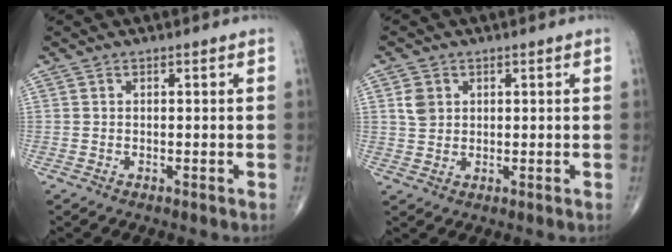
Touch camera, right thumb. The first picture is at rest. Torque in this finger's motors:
{"motor_torque": [-0.45, 0.43, -0.04, -0.07, 0.03]}